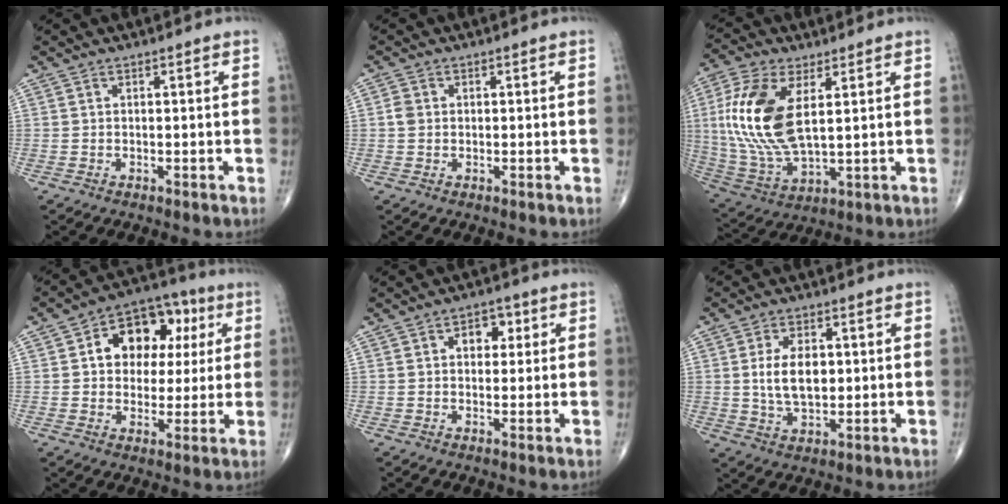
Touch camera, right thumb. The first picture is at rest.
{"total": 1.7, "force": [0.0, 1.4, 0.9], "torque": [-0.013, 0.002, -0.001]}
{"total": 17.4, "force": [3.7, 8.2, 14.9], "torque": [-0.328, -0.012, 0.078]}
{"total": 14.4, "force": [3.8, 10.0, 9.5], "torque": [-0.087, 0.015, 0.050]}
{"total": 4.4, "force": [1.3, 3.1, 2.9], "torque": [-0.015, 0.001, 0.013]}
{"total": 8.1, "force": [0.9, 4.7, 6.6], "torque": [-0.109, -0.008, 0.021]}